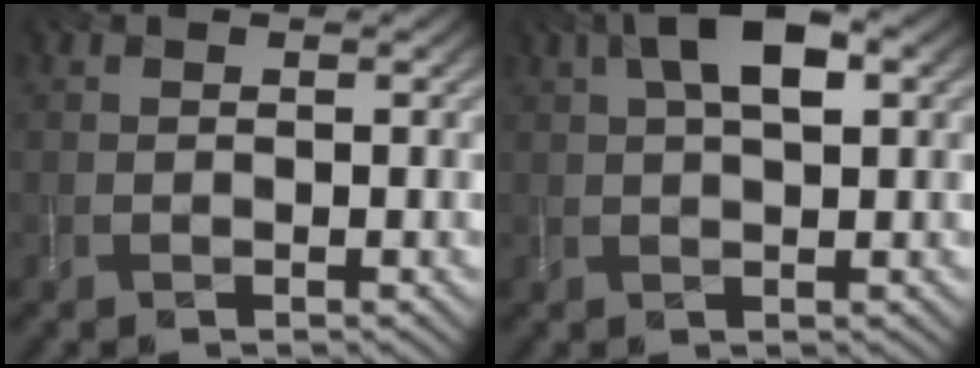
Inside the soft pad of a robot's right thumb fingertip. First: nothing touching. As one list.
[{"total": 6.9, "force": [2.6, 2.6, 5.8], "torque": [-0.111, 0.022, 0.043]}]